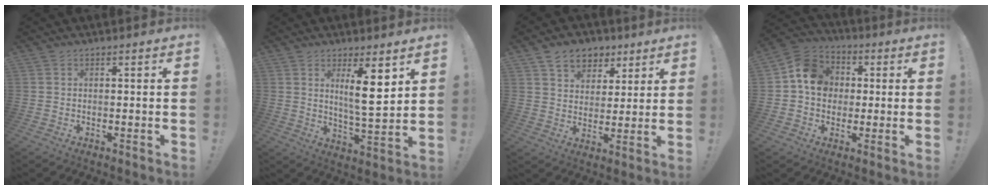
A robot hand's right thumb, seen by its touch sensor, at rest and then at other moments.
{"total": 10.9, "force": [4.4, 1.9, 9.8], "torque": [-0.141, -0.030, 0.069]}
{"total": 9.7, "force": [6.0, 6.9, 3.2], "torque": [-0.038, -0.038, 0.115]}
{"total": 12.7, "force": [1.6, 10.9, 6.2], "torque": [-0.086, 0.011, 0.037]}